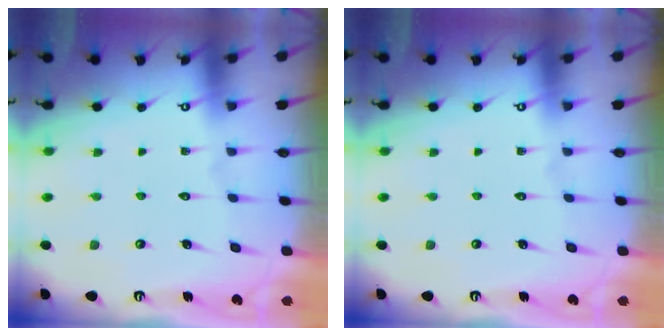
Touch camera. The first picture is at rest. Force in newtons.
{"total": 0.0}